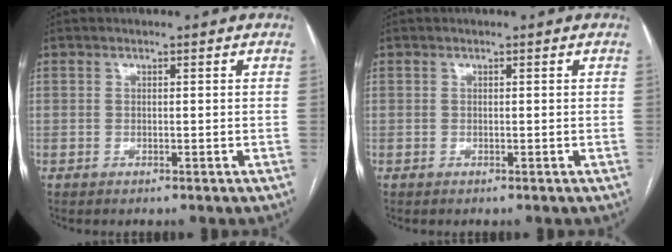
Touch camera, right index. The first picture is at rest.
{"total": 0.0}